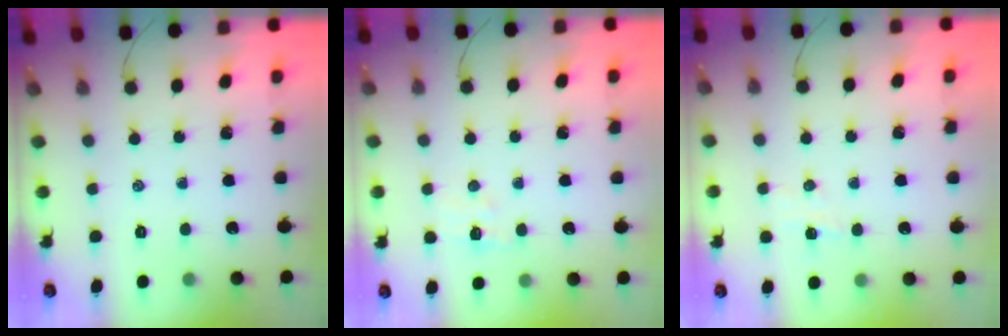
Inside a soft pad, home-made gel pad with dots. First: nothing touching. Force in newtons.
{"total": 3.9, "press": 3.8, "slide": 0.9}
{"total": 3.7, "press": 3.5, "slide": 1.1}